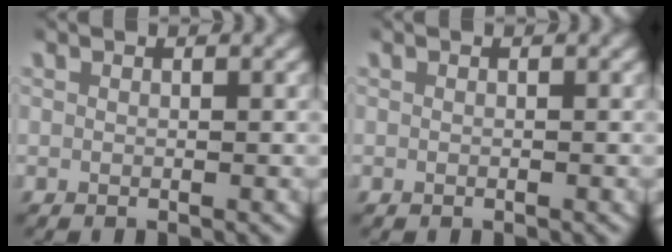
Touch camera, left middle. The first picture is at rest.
{"total": 0.0}